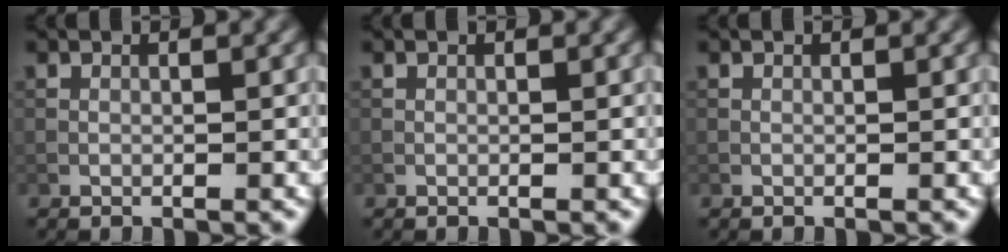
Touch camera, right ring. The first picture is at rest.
{"total": 0.0}
{"total": 0.0}